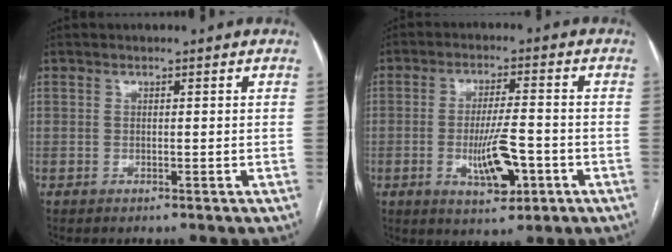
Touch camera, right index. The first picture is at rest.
{"total": 8.1, "force": [-2.6, 2.0, 7.4], "torque": [-0.134, -0.007, -0.038]}